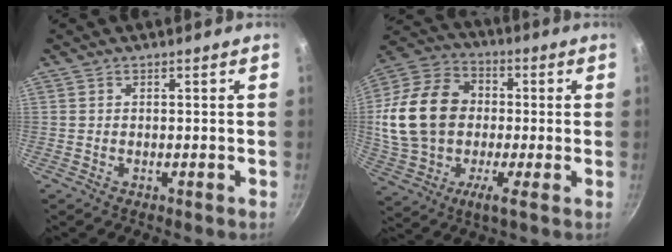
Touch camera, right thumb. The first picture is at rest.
{"total": 19.1, "force": [0.8, 13.2, 13.7], "torque": [-0.253, 0.032, -0.002]}